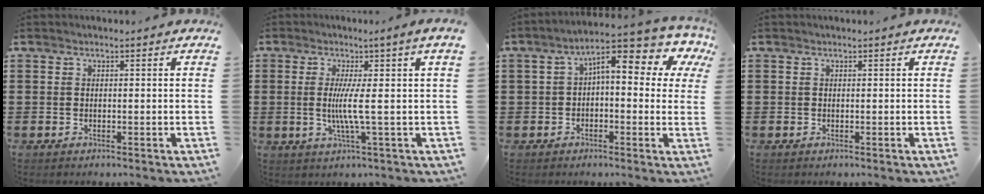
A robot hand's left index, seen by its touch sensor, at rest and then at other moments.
{"total": 6.3, "force": [0.3, -1.2, 6.2], "torque": [-0.115, -0.010, -0.003]}
{"total": 8.6, "force": [3.6, 3.5, 6.9], "torque": [-0.120, -0.023, 0.050]}
{"total": 0.0}